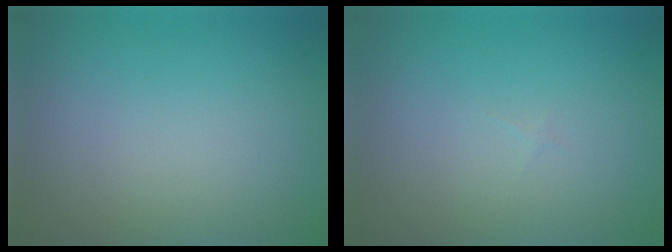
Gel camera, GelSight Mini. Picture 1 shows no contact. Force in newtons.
{"total": 0.0}